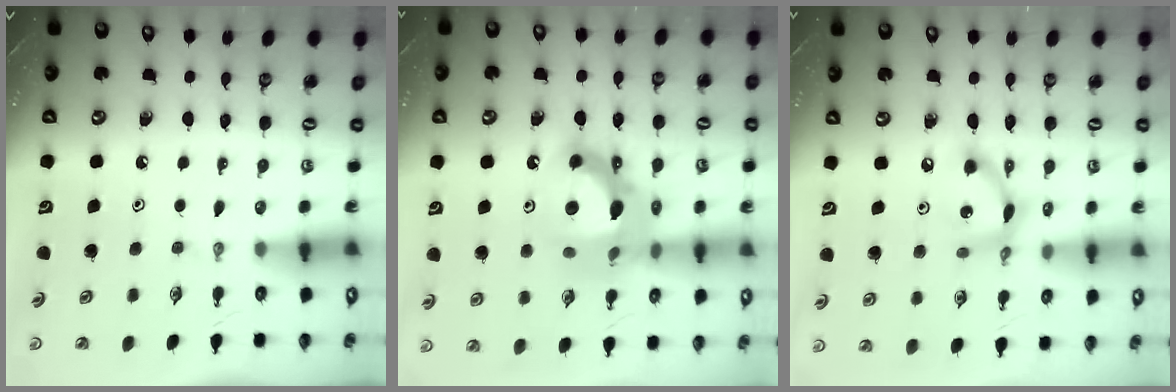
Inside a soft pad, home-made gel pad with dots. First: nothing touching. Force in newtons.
{"total": 16.8, "press": 16.7, "slide": 1.7}
{"total": 9.8, "press": 9.8, "slide": 0.7}